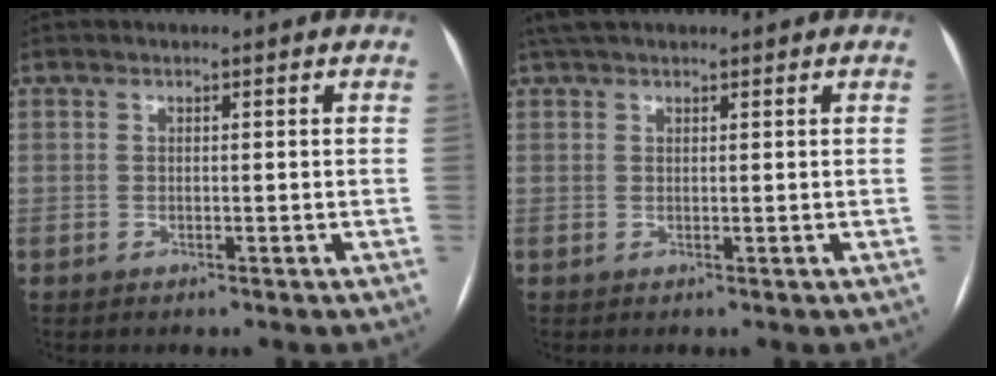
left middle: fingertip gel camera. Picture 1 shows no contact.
{"total": 4.1, "force": [3.4, 1.3, 2.0], "torque": [-0.036, 0.033, 0.061]}